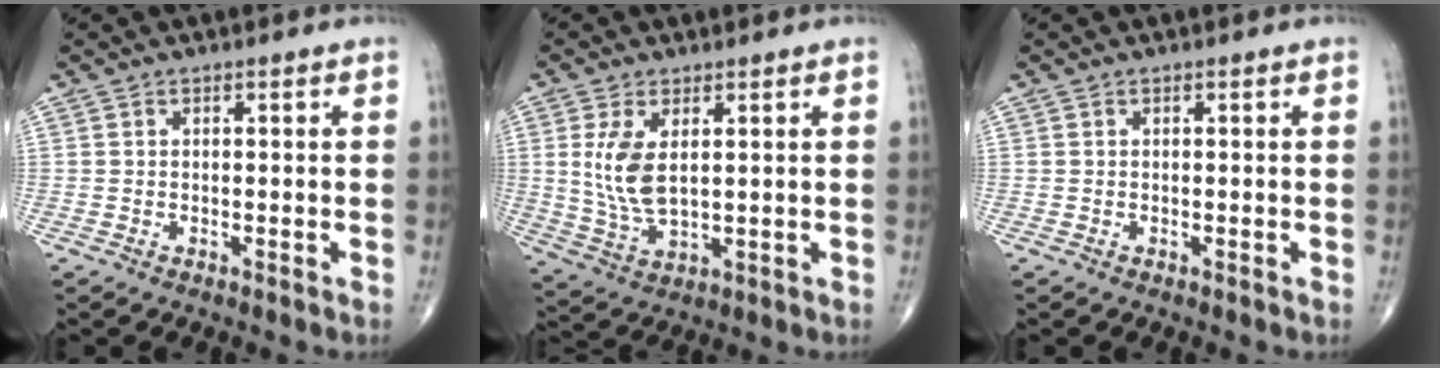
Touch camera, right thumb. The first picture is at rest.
{"total": 8.3, "force": [1.8, 4.1, 6.9], "torque": [-0.142, -0.014, 0.047]}
{"total": 0.0}